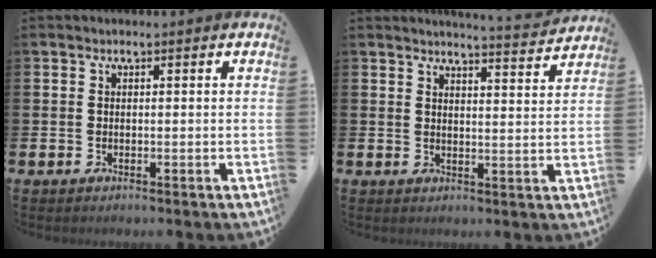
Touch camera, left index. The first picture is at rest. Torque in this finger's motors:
{"motor_torque": [0.93, -1.21, 0.04, 0.04]}